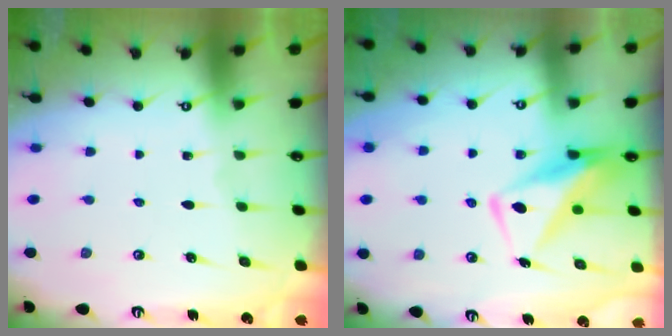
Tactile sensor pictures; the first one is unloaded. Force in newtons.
{"total": 8.9, "press": 8.9, "slide": 0.9}